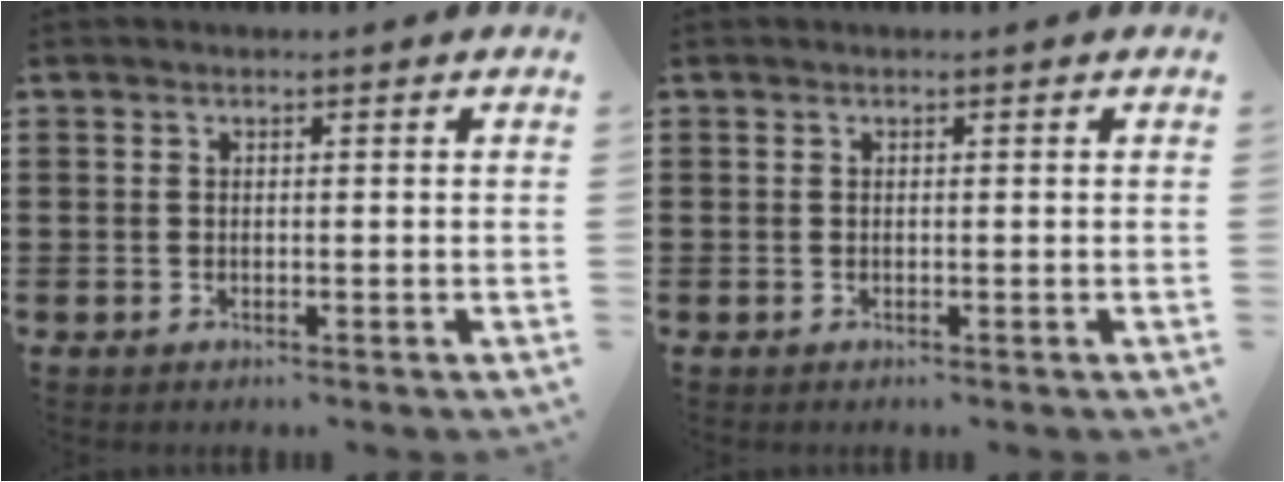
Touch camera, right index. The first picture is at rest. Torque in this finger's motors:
{"motor_torque": [0.00, 0.00, 0.00, 0.00]}